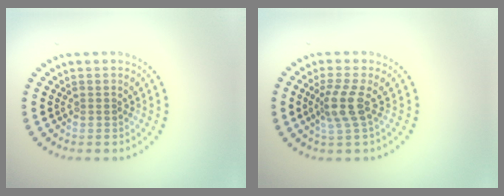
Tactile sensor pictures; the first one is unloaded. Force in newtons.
{"total": 2.7, "press": 2.1, "slide": 1.7}